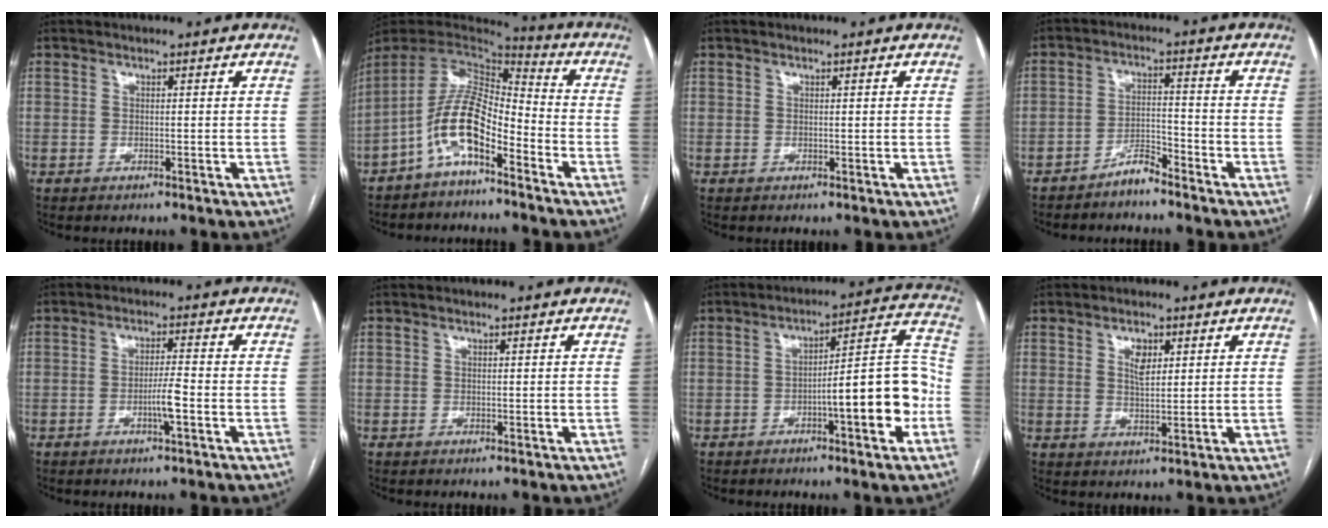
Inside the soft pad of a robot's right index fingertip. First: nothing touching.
{"total": 11.0, "force": [-5.6, 3.6, 8.8], "torque": [-0.179, 0.024, -0.103]}
{"total": 0.0}
{"total": 3.8, "force": [-3.4, 0.9, 1.4], "torque": [-0.020, 0.001, -0.065]}
{"total": 3.7, "force": [-1.3, -0.1, 3.4], "torque": [-0.061, -0.003, -0.025]}
{"total": 0.0}
{"total": 12.8, "force": [-4.0, 1.9, 12.0], "torque": [-0.157, 0.031, -0.057]}
{"total": 3.7, "force": [1.5, 1.7, 2.9], "torque": [-0.052, 0.000, 0.028]}